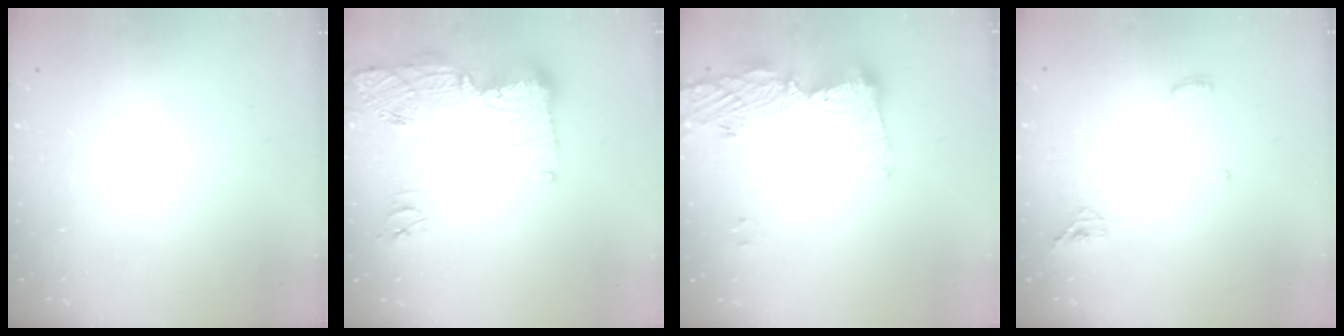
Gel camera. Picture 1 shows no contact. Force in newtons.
{"total": 17.6, "press": 17.3, "slide": 3.3}
{"total": 12.7, "press": 12.6, "slide": 1.2}
{"total": 5.1, "press": 5.0, "slide": 1.1}